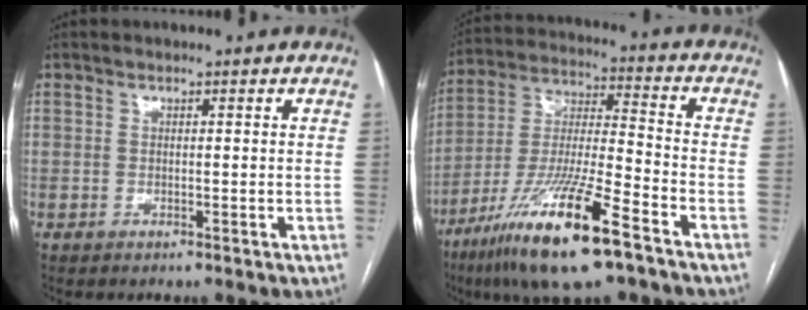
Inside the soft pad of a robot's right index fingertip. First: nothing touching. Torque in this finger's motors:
{"motor_torque": [1.07, -1.07, 0.97, 0.21]}